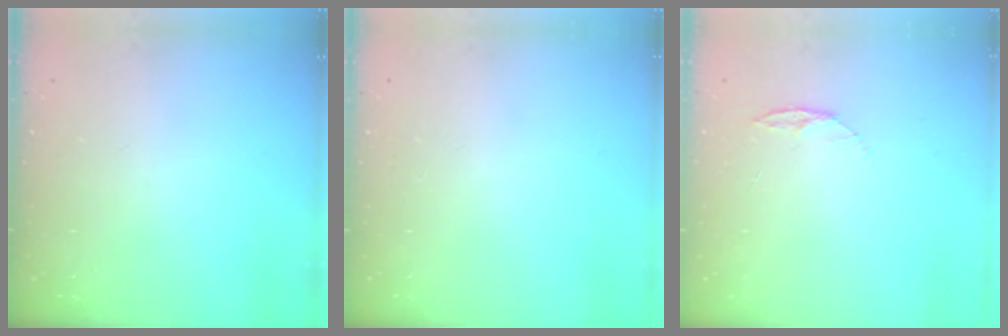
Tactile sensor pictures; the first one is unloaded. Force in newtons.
{"total": 0.0}
{"total": 4.4, "press": 4.4, "slide": 0.5}